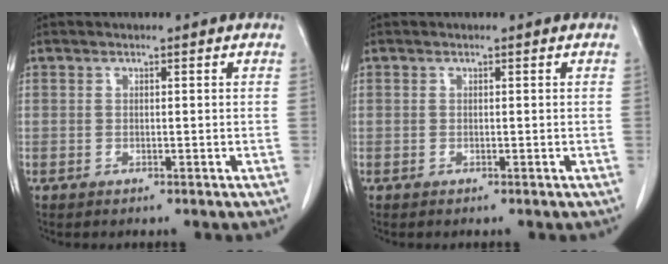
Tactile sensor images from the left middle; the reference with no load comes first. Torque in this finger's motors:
{"motor_torque": [0.00, 0.00, -0.03, 0.00]}